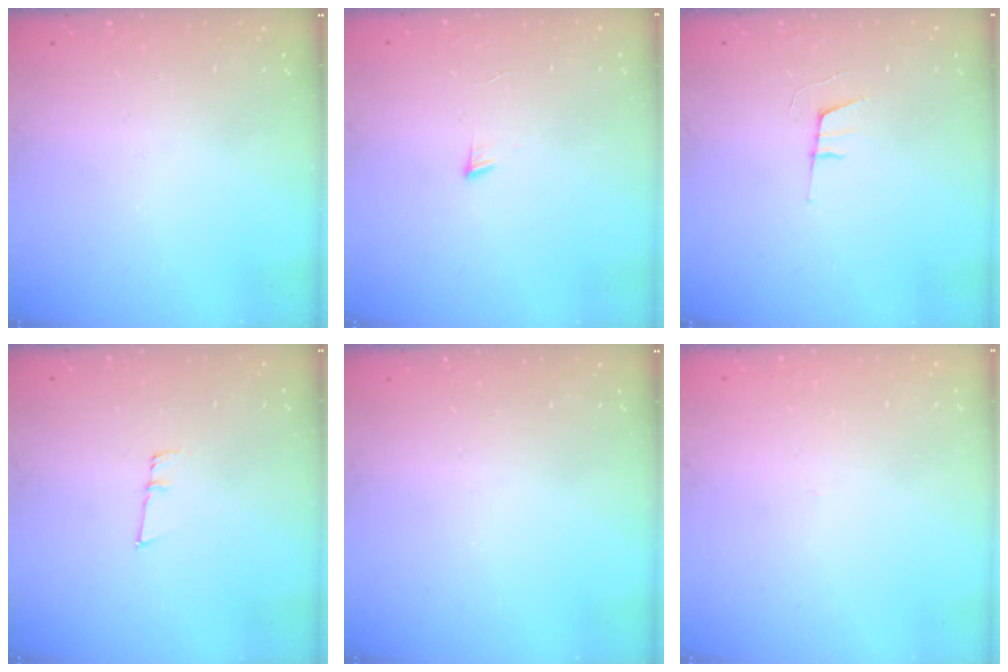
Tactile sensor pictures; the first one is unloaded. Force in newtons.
{"total": 4.3, "press": 4.2, "slide": 0.4}
{"total": 6.1, "press": 5.2, "slide": 3.1}
{"total": 6.0, "press": 5.6, "slide": 2.1}
{"total": 0.0}
{"total": 2.7, "press": 2.7, "slide": 0.3}